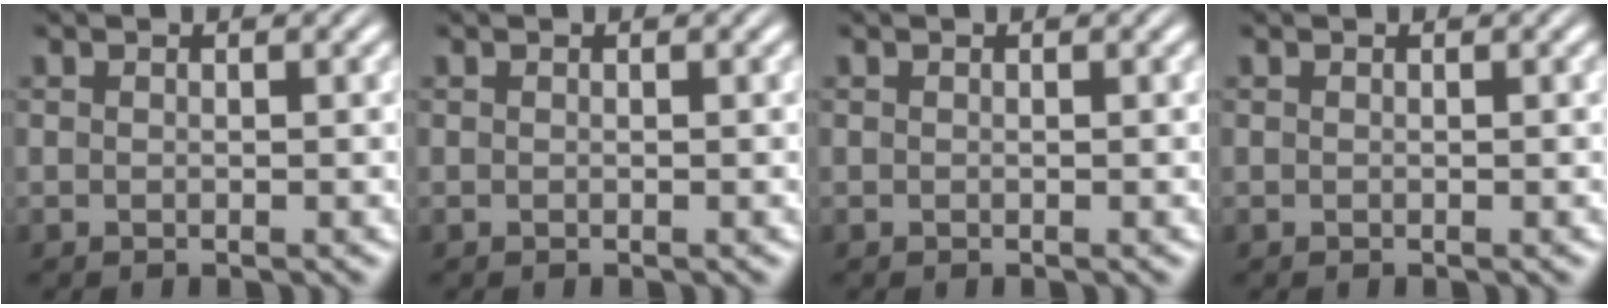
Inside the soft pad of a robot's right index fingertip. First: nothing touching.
{"total": 0.0}
{"total": 0.0}
{"total": 0.0}